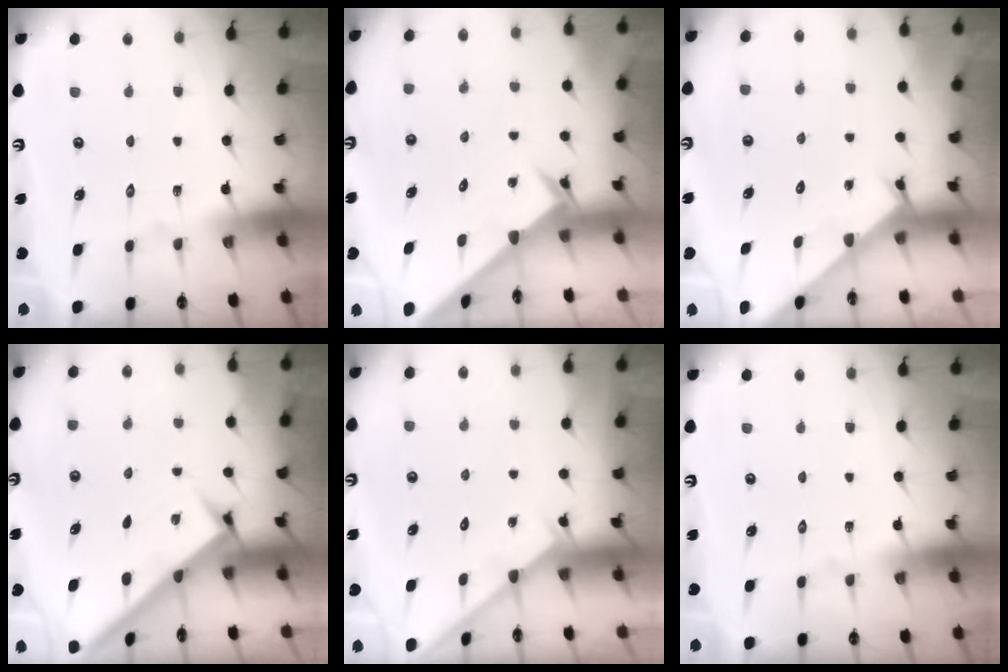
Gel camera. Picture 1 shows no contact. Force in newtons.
{"total": 2.4, "press": 2.4, "slide": 0.2}
{"total": 1.7, "press": 1.7, "slide": 0.1}
{"total": 2.4, "press": 2.4, "slide": 0.3}
{"total": 2.0, "press": 2.0, "slide": 0.2}
{"total": 0.0}